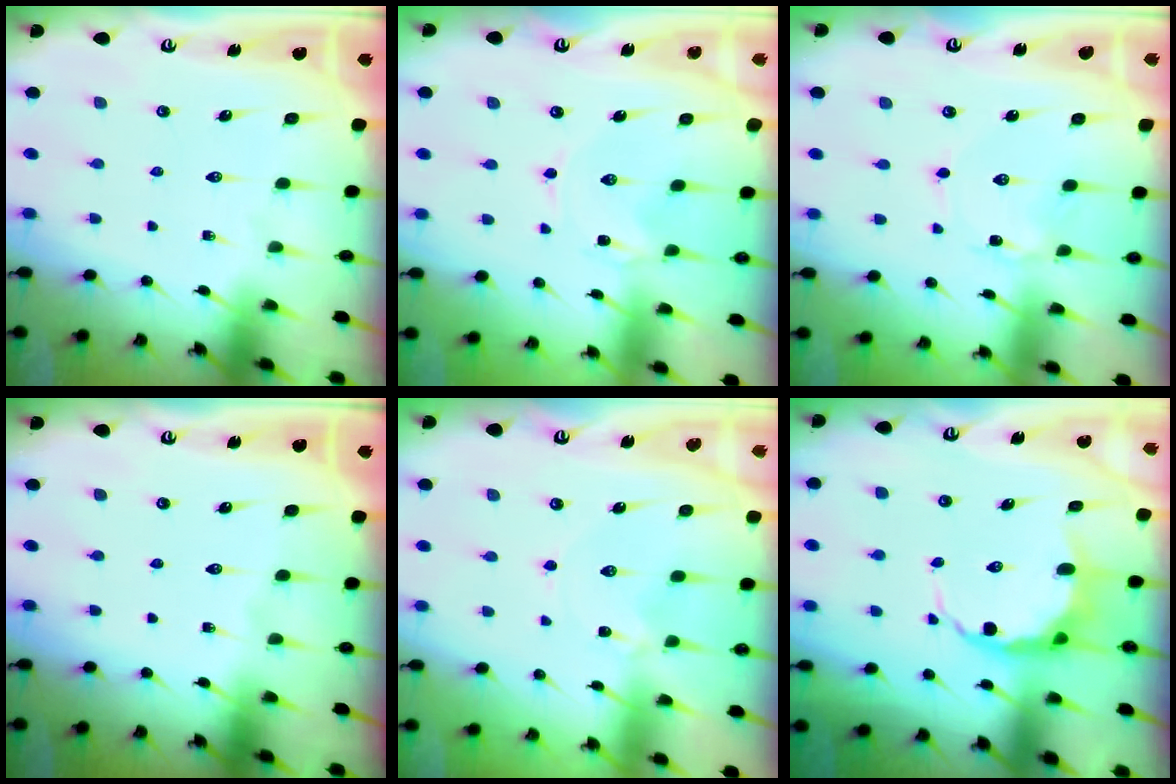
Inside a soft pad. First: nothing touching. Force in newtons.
{"total": 0.7, "press": 0.7, "slide": 0.1}
{"total": 1.4, "press": 1.4, "slide": 0.1}
{"total": 0.0}
{"total": 0.0}
{"total": 7.4, "press": 7.1, "slide": 1.9}